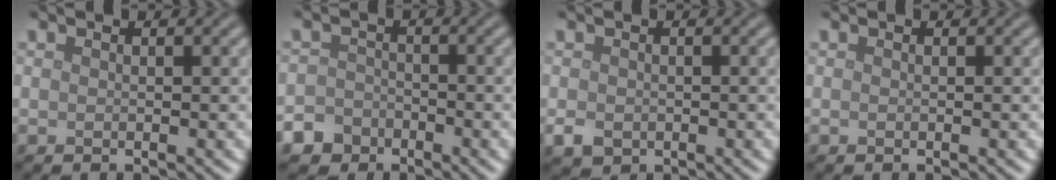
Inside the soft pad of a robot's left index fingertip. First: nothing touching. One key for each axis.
{"total": 4.2, "fx": -3.0, "fy": 2.9, "fz": 0.5, "tx": 0.015, "ty": -0.005, "tz": -0.055}
{"total": 1.8, "fx": -0.6, "fy": 1.4, "fz": 0.8, "tx": -0.013, "ty": -0.006, "tz": -0.016}
{"total": 0.0}